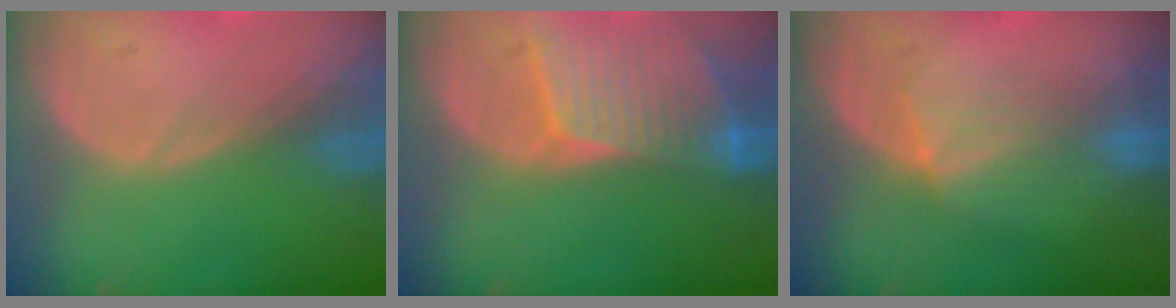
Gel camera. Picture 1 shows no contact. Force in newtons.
{"total": 8.4, "press": 7.6, "slide": 3.5}
{"total": 4.6, "press": 4.4, "slide": 1.1}